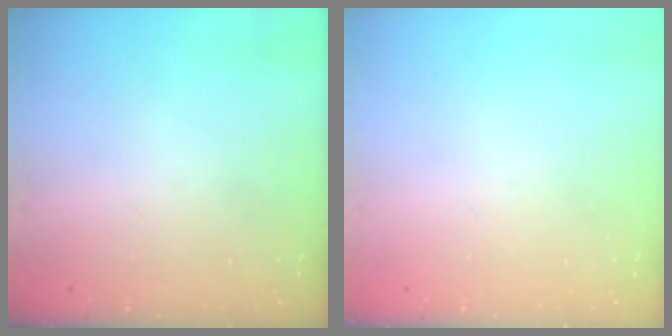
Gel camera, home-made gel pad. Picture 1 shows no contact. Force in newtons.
{"total": 0.0}